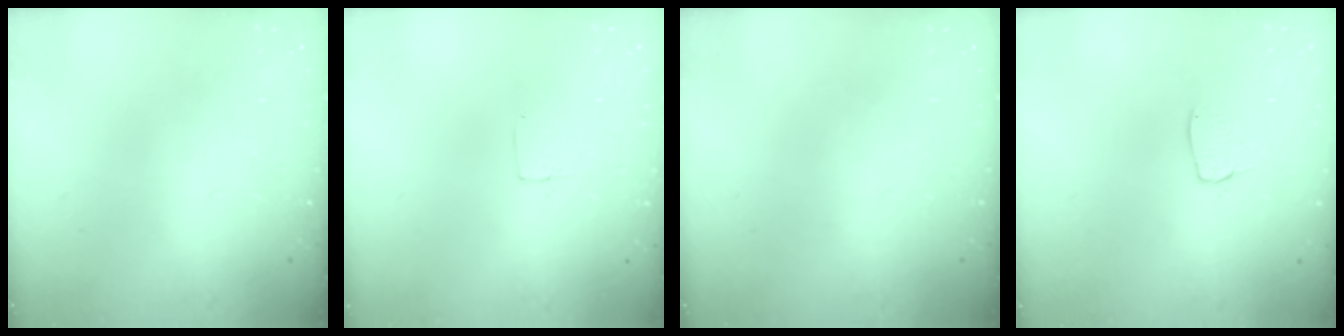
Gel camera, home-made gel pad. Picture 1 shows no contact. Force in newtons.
{"total": 2.0, "press": 2.0, "slide": 0.0}
{"total": 0.0}
{"total": 3.9, "press": 3.9, "slide": 0.2}